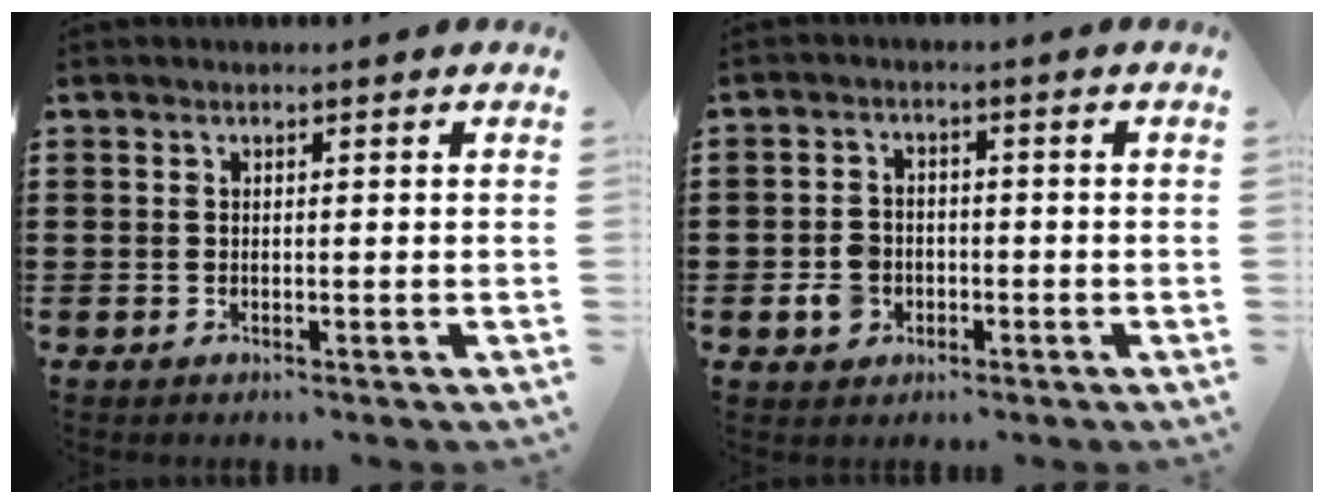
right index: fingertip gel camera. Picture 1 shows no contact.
{"total": 4.2, "force": [-1.3, 3.4, 2.0], "torque": [-0.052, 0.004, -0.028]}